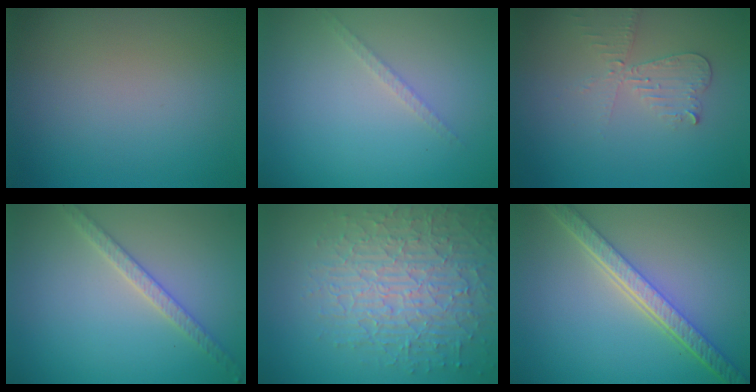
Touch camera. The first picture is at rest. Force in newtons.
{"total": 1.1, "press": 1.1, "slide": 0.2}
{"total": 2.8, "press": 2.6, "slide": 0.9}
{"total": 2.5, "press": 2.4, "slide": 0.4}
{"total": 7.3, "press": 5.3, "slide": 4.9}
{"total": 5.6, "press": 4.2, "slide": 3.7}